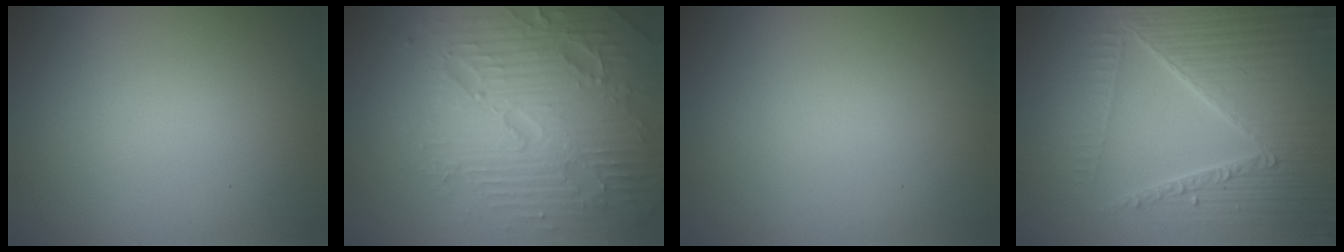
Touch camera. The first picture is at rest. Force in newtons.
{"total": 7.4, "press": 7.3, "slide": 1.6}
{"total": 0.0}
{"total": 7.3, "press": 5.5, "slide": 4.8}